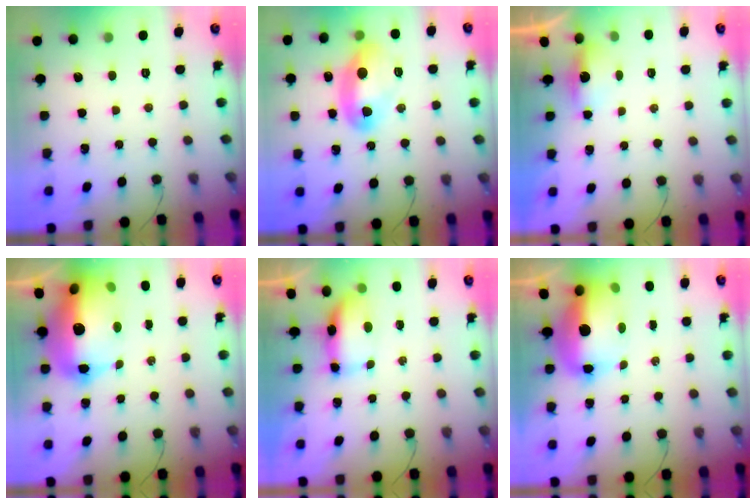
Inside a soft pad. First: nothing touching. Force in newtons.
{"total": 11.9, "press": 11.9, "slide": 1.0}
{"total": 3.1, "press": 2.9, "slide": 1.1}
{"total": 22.1, "press": 20.0, "slide": 9.4}
{"total": 6.6, "press": 6.6, "slide": 0.4}
{"total": 13.7, "press": 13.3, "slide": 3.3}